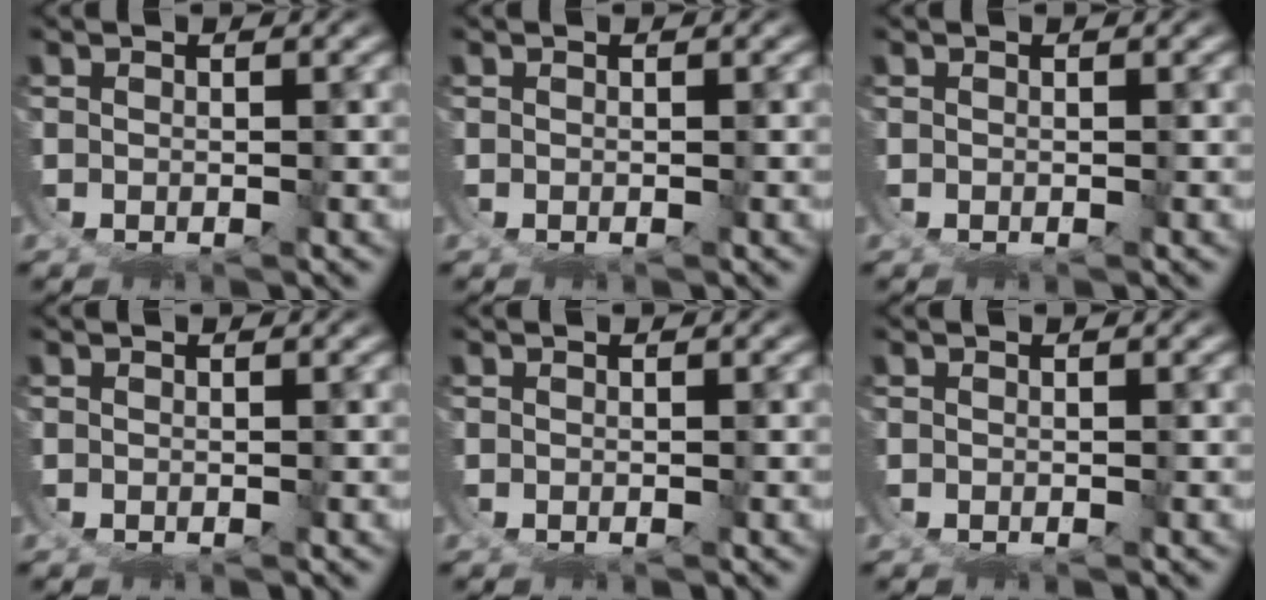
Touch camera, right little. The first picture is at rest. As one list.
[{"total": 0.0}, {"total": 0.0}, {"total": 0.0}, {"total": 0.0}, {"total": 0.0}]